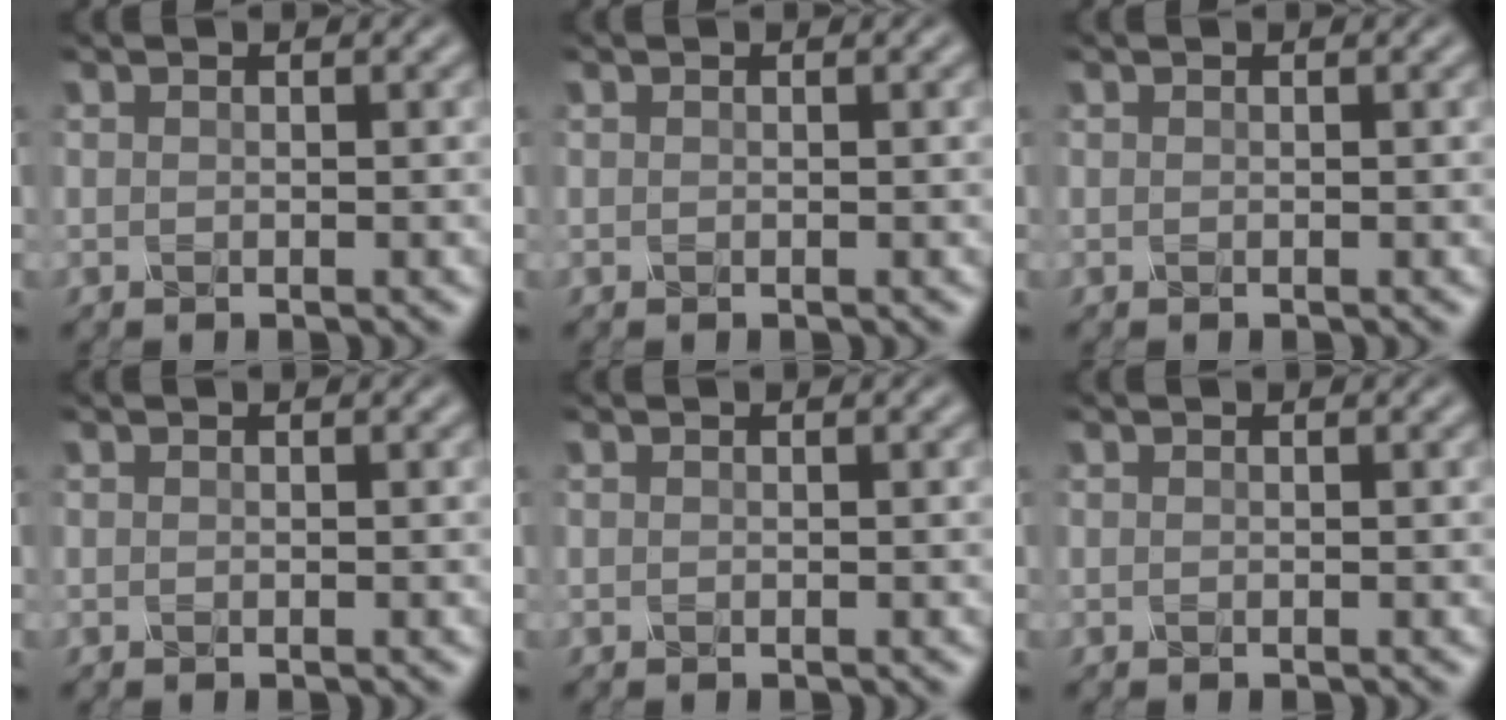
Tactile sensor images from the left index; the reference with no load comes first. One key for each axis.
{"total": 0.0}
{"total": 0.0}
{"total": 0.0}
{"total": 0.0}
{"total": 0.0}